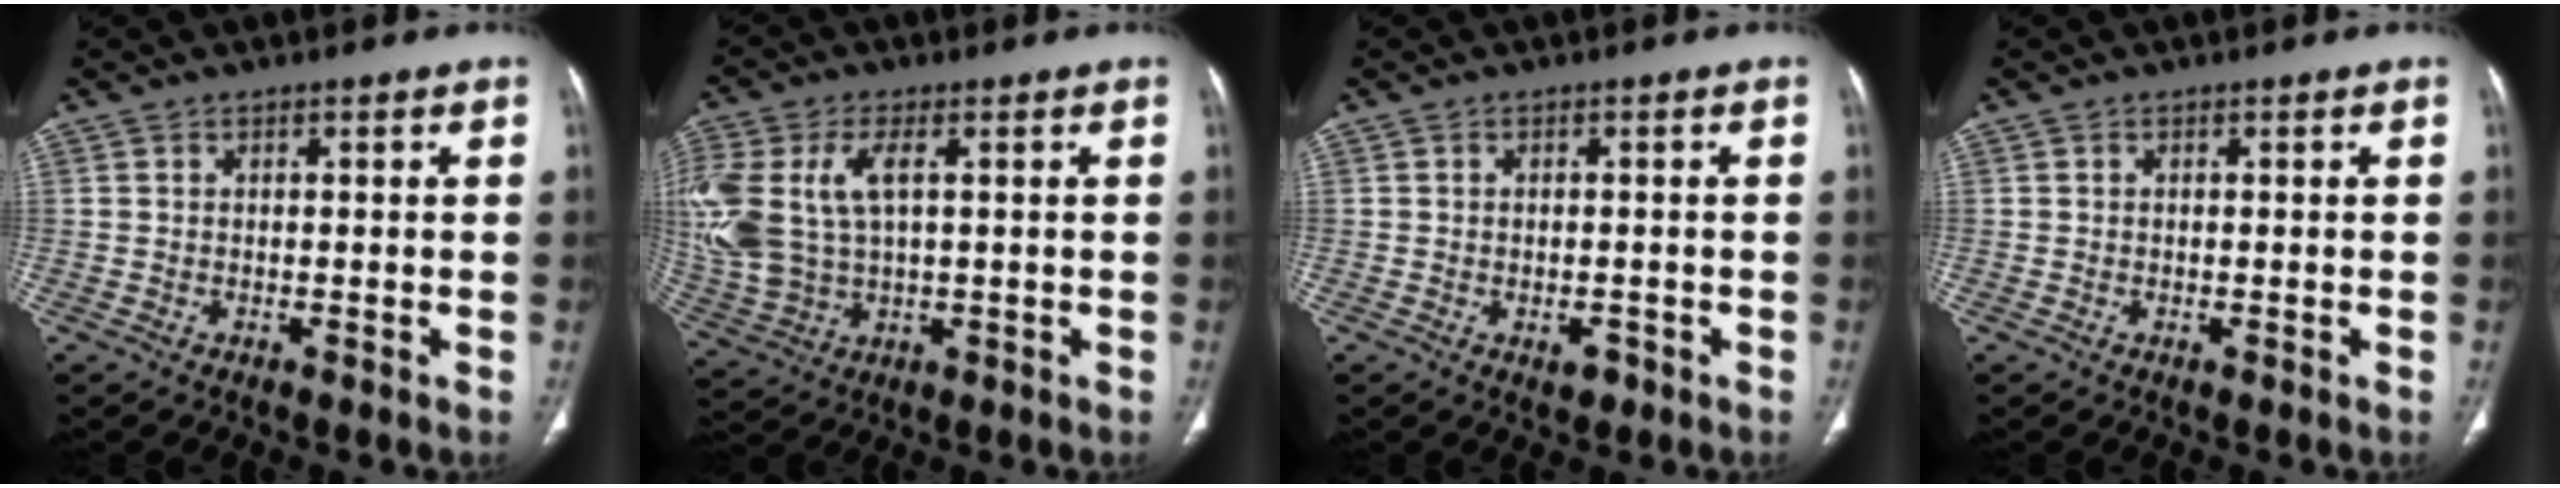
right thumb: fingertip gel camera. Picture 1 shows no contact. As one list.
[{"total": 16.7, "force": [3.2, 9.7, 13.3], "torque": [-0.330, 0.003, 0.070]}, {"total": 2.2, "force": [-0.9, 1.4, 1.4], "torque": [-0.014, 0.004, -0.008]}, {"total": 0.0}]